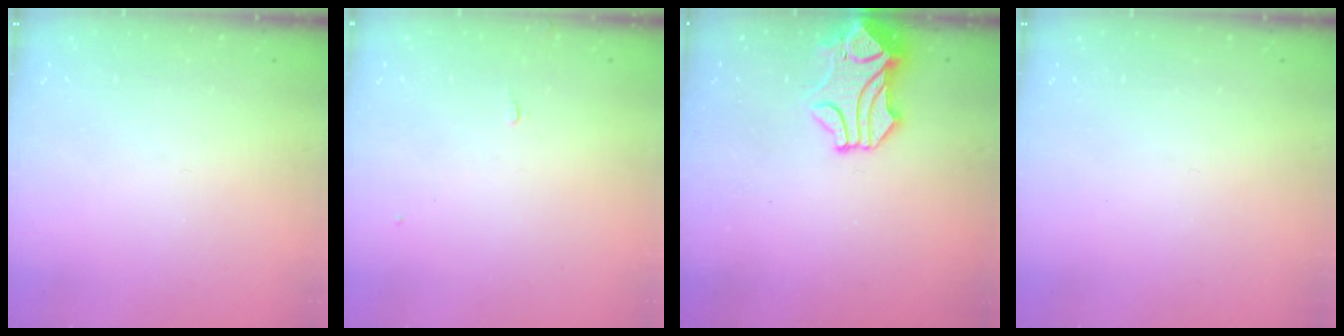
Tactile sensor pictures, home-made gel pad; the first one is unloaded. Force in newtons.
{"total": 1.4, "press": 1.3, "slide": 0.4}
{"total": 1.0, "press": 0.4, "slide": 1.0}
{"total": 0.0}